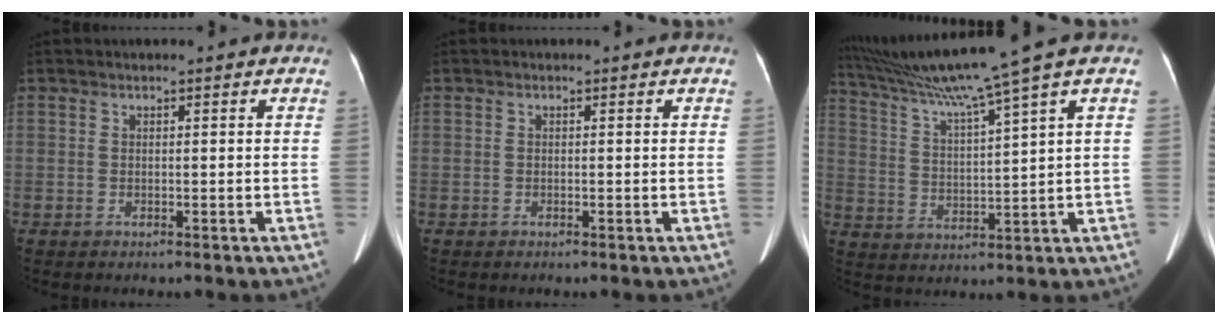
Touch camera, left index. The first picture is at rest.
{"total": 0.0}
{"total": 12.2, "force": [9.5, -3.3, 6.9], "torque": [-0.124, -0.005, 0.170]}